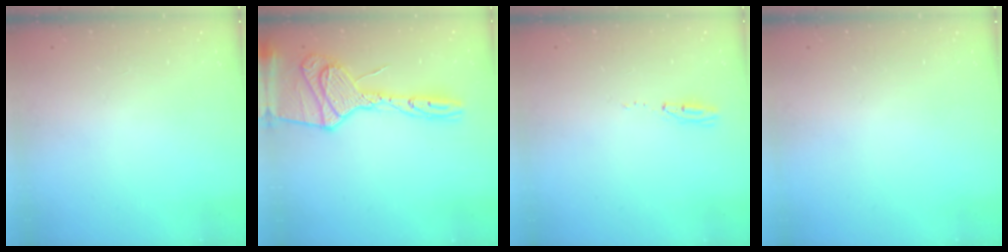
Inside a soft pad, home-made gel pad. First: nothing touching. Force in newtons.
{"total": 21.0, "press": 20.9, "slide": 2.0}
{"total": 3.7, "press": 3.5, "slide": 1.3}
{"total": 0.0}